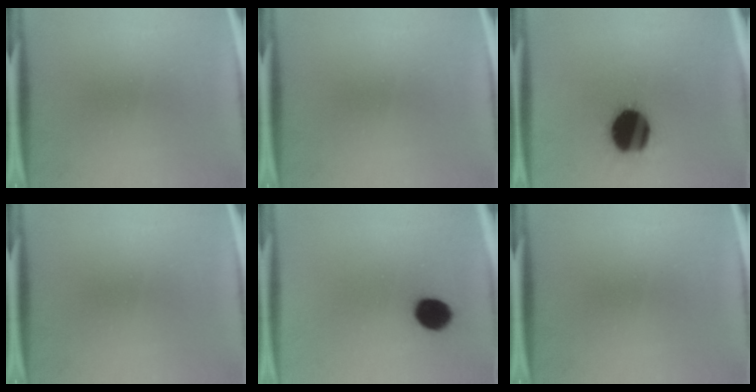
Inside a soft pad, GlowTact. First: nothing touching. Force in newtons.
{"total": 0.0}
{"total": 19.4}
{"total": 0.0}
{"total": 7.8}
{"total": 0.0}